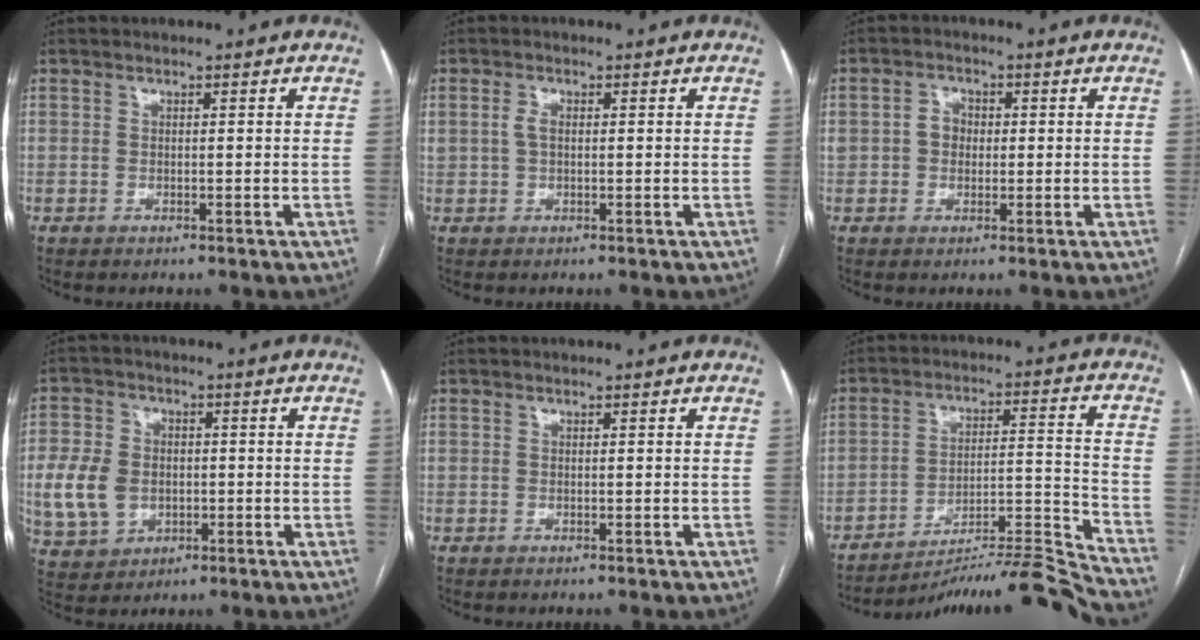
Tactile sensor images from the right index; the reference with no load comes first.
{"total": 2.2, "force": [0.3, 1.2, 1.8], "torque": [-0.041, 0.010, 0.009]}
{"total": 3.8, "force": [0.2, 3.1, 2.2], "torque": [-0.046, 0.019, 0.005]}
{"total": 14.8, "force": [-1.7, 12.2, 8.2], "torque": [-0.221, 0.013, -0.014]}
{"total": 0.0}
{"total": 15.6, "force": [-14.9, -3.8, 2.8], "torque": [-0.021, 0.026, -0.234]}